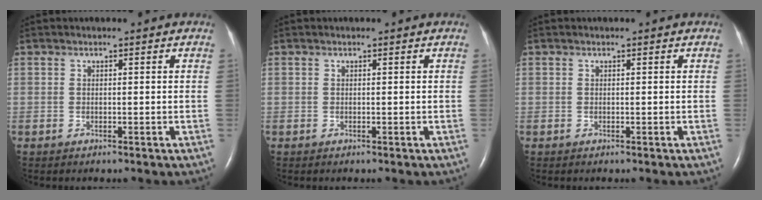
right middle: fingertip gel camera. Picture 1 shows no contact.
{"total": 0.0}
{"total": 0.0}